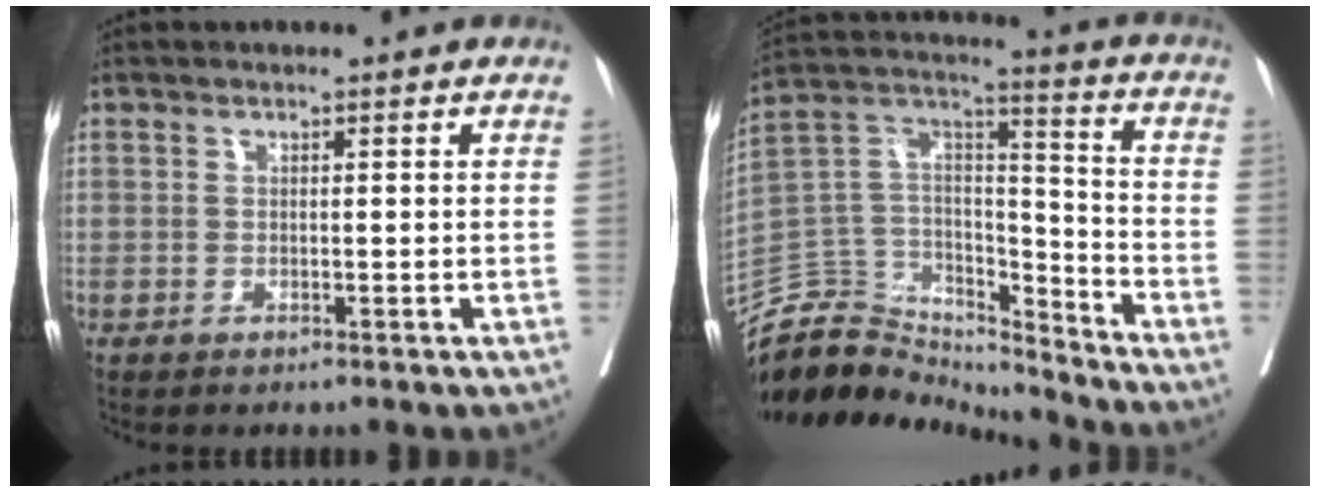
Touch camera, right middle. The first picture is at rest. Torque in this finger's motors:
{"motor_torque": [0.80, -0.89, -0.01, -0.02]}